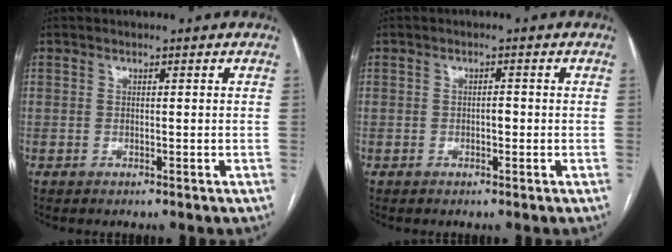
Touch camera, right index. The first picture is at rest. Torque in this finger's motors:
{"motor_torque": [0.35, 0.15, 0.02, 0.02]}